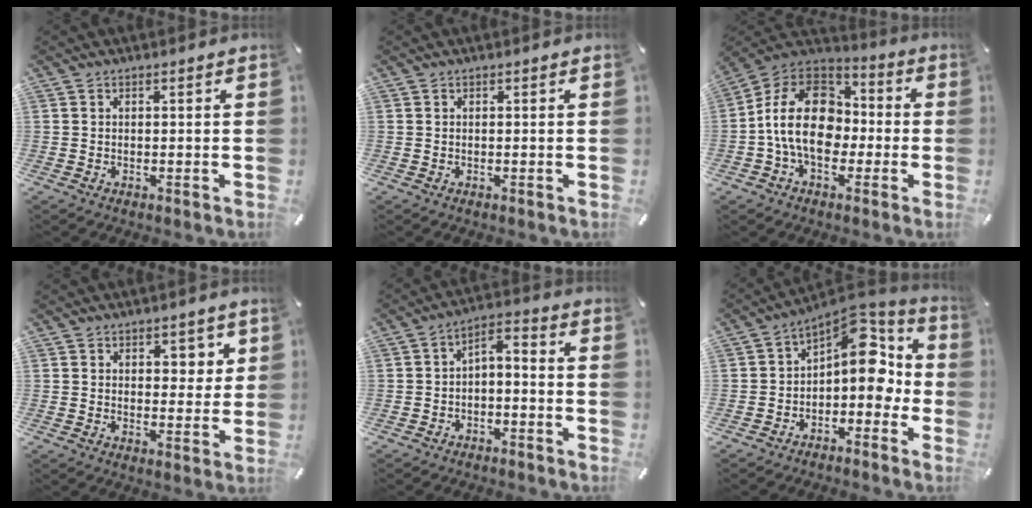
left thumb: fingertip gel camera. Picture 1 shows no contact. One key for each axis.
{"total": 0.0}
{"total": 17.6, "fx": -2.6, "fy": 12.9, "fz": 11.8, "tx": -0.238, "ty": 0.028, "tz": -0.050}
{"total": 4.5, "fx": 2.5, "fy": 3.2, "fz": 1.9, "tx": -0.007, "ty": -0.010, "tz": 0.037}
{"total": 4.3, "fx": -3.5, "fy": 1.6, "fz": 1.8, "tx": -0.028, "ty": 0.013, "tz": -0.069}
{"total": 11.3, "fx": 3.0, "fy": 7.3, "fz": 8.1, "tx": -0.091, "ty": -0.037, "tz": 0.048}